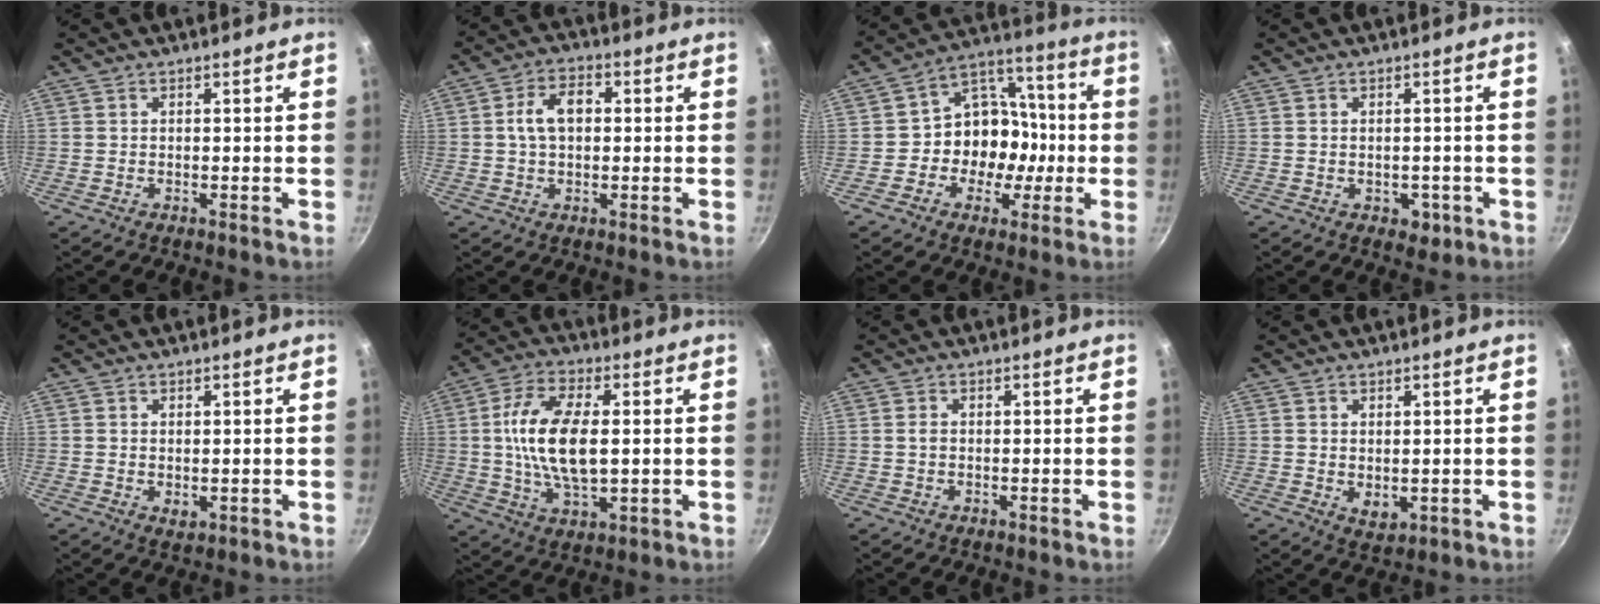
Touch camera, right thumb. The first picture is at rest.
{"total": 7.4, "force": [0.7, 4.8, 5.5], "torque": [-0.081, 0.018, 0.004]}
{"total": 13.4, "force": [-2.4, 11.1, 7.2], "torque": [-0.058, 0.046, -0.047]}
{"total": 3.5, "force": [-1.1, 2.5, 2.2], "torque": [-0.017, 0.007, -0.007]}
{"total": 2.0, "force": [0.3, 1.3, 1.5], "torque": [-0.023, -0.005, 0.005]}
{"total": 14.8, "force": [1.0, 7.2, 12.9], "torque": [-0.241, 0.009, 0.015]}
{"total": 1.3, "force": [0.1, 1.0, 0.8], "torque": [-0.013, 0.002, 0.000]}
{"total": 3.5, "force": [0.5, 2.3, 2.5], "torque": [-0.037, -0.014, 0.013]}